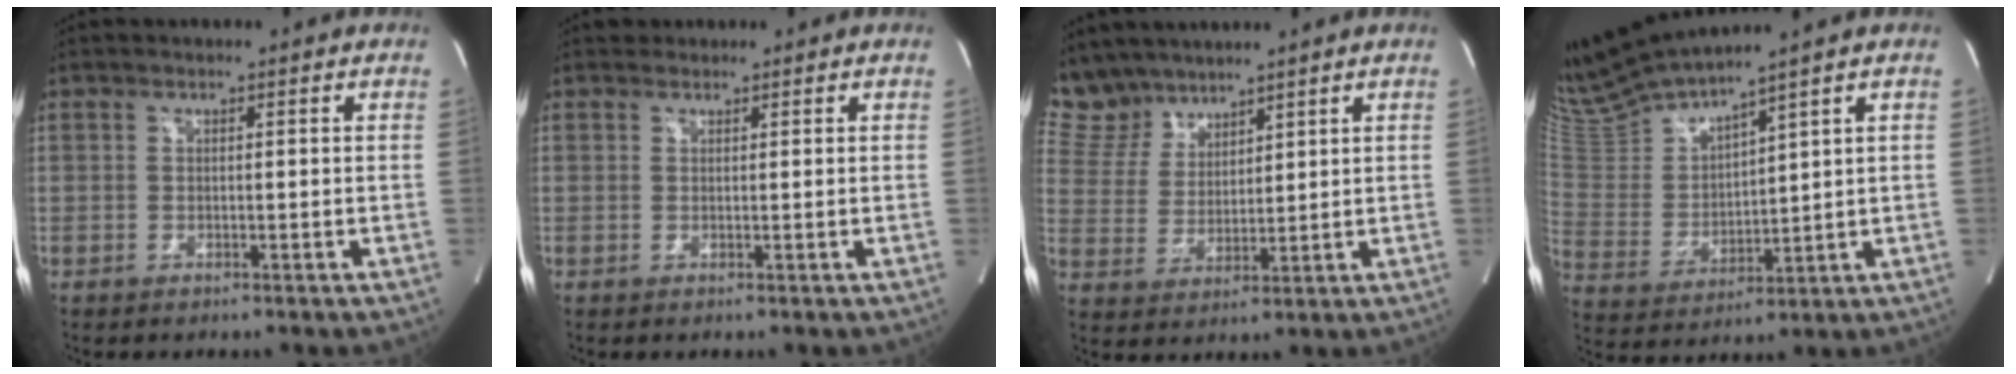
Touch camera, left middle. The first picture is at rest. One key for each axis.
{"total": 0.8, "fx": 0.7, "fy": 0.5, "fz": -0.1, "tx": 0.000, "ty": 0.004, "tz": 0.010}
{"total": 7.1, "fx": 6.5, "fy": 2.9, "fz": 0.4, "tx": -0.020, "ty": 0.011, "tz": 0.147}
{"total": 11.6, "fx": 10.8, "fy": -0.6, "fz": 4.2, "tx": -0.101, "ty": -0.004, "tz": 0.229}